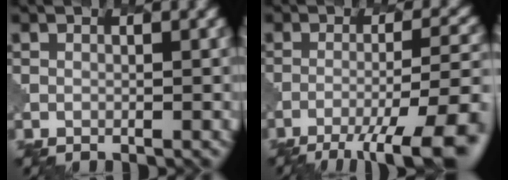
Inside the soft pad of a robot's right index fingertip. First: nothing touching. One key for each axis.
{"total": 8.5, "fx": -5.8, "fy": 1.7, "fz": 6.0, "tx": -0.101, "ty": 0.001, "tz": -0.092}